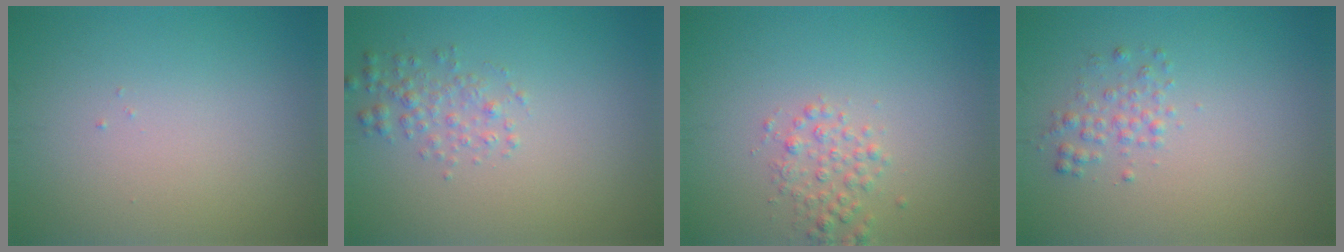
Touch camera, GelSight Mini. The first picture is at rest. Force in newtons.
{"total": 1.8, "press": 1.8, "slide": 0.0}
{"total": 2.0, "press": 2.0, "slide": 0.1}
{"total": 1.5, "press": 1.5, "slide": 0.1}